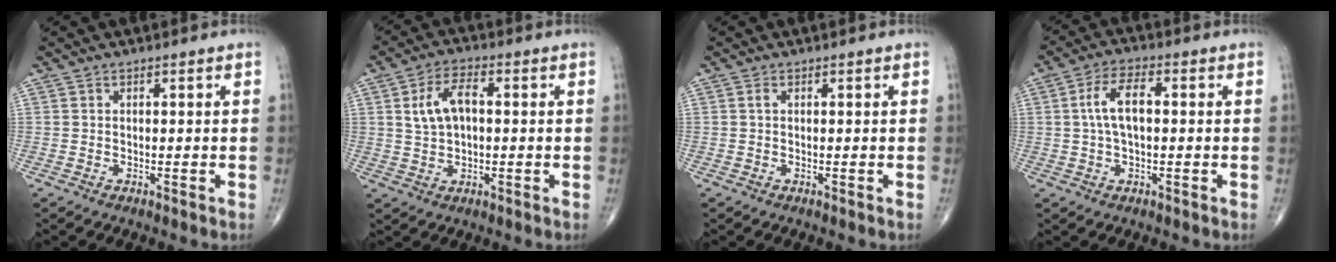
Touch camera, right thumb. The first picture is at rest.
{"total": 4.7, "force": [0.7, 2.3, 4.1], "torque": [-0.087, 0.010, 0.013]}
{"total": 0.6, "force": [0.2, 0.2, 0.5], "torque": [-0.014, 0.004, 0.001]}
{"total": 7.2, "force": [0.7, 3.3, 6.3], "torque": [-0.123, 0.019, 0.009]}